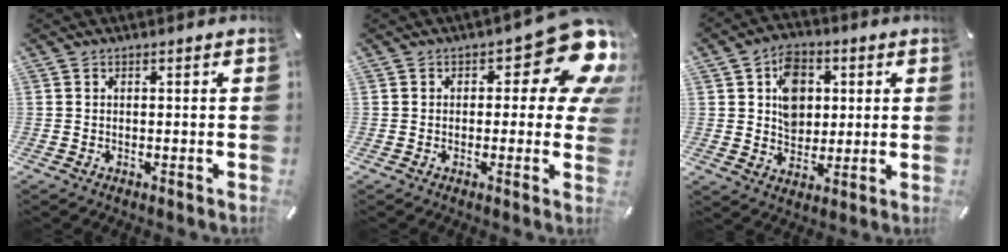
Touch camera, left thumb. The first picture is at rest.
{"total": 14.3, "force": [6.4, 6.3, 11.1], "torque": [-0.125, -0.052, 0.109]}
{"total": 9.4, "force": [2.1, 7.9, 4.7], "torque": [-0.068, 0.007, 0.038]}